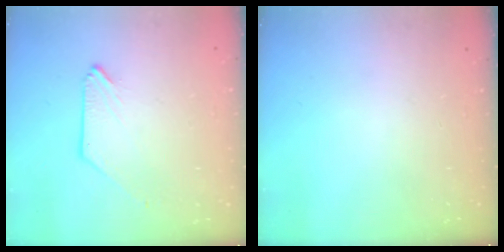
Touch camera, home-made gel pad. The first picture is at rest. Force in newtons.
{"total": 0.0}